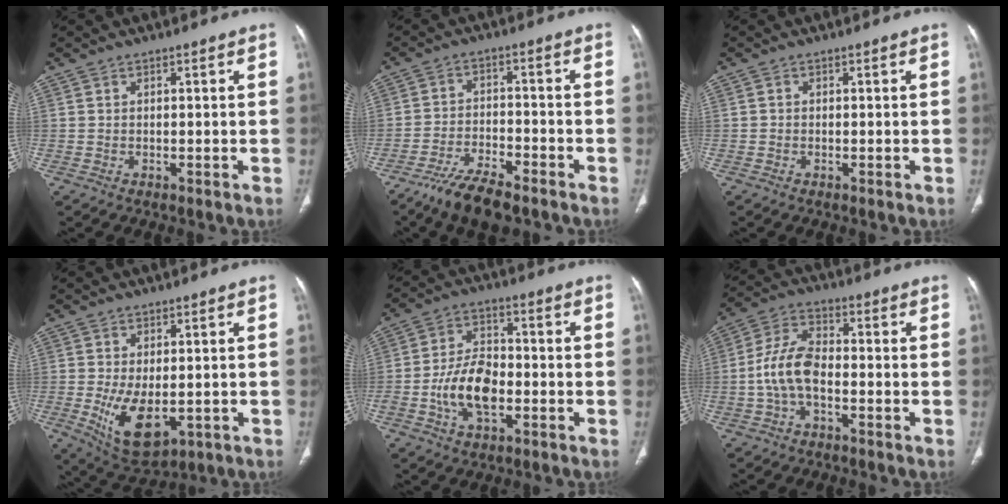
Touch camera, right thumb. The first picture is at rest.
{"total": 9.1, "force": [-6.9, 2.8, 5.2], "torque": [-0.100, 0.028, -0.126]}
{"total": 0.5, "force": [-0.1, 0.5, 0.2], "torque": [-0.004, 0.002, -0.004]}
{"total": 9.8, "force": [-1.9, 5.2, 8.1], "torque": [-0.135, -0.019, -0.012]}
{"total": 10.5, "force": [-2.9, 5.9, 8.2], "torque": [-0.147, 0.022, -0.056]}
{"total": 9.1, "force": [-2.1, 4.9, 7.3], "torque": [-0.155, 0.032, -0.046]}